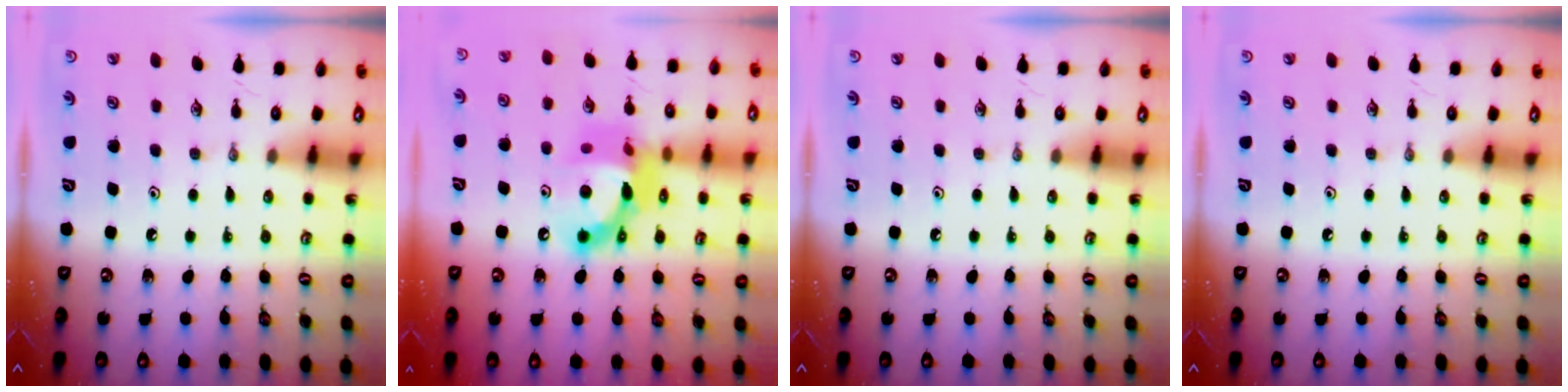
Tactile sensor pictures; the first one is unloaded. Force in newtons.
{"total": 15.1, "press": 15.1, "slide": 1.1}
{"total": 0.0}
{"total": 0.0}